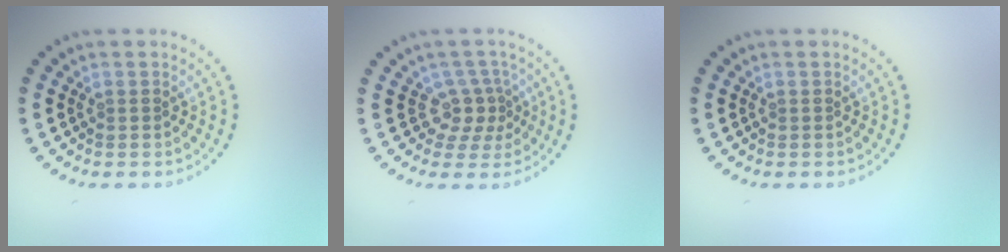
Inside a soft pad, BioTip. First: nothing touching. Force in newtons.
{"total": 2.5, "press": 1.8, "slide": 1.8}
{"total": 0.0}